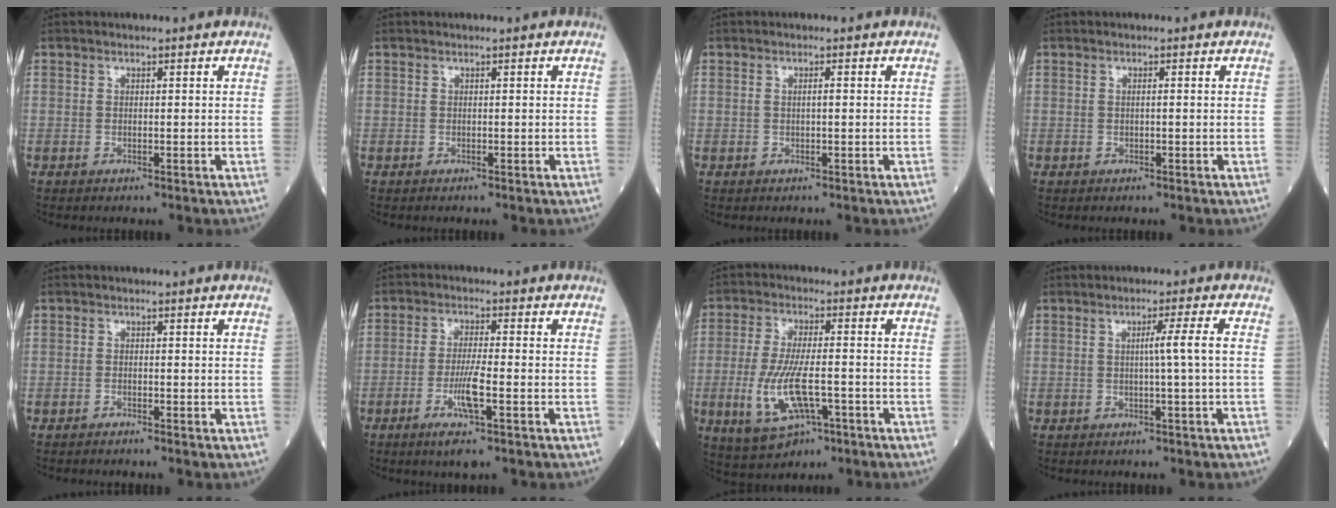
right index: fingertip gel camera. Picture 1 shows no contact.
{"total": 0.0}
{"total": 0.9, "force": [0.1, 0.1, 0.9], "torque": [-0.019, 0.002, 0.000]}
{"total": 0.6, "force": [0.0, 0.0, 0.6], "torque": [-0.011, 0.001, 0.000]}
{"total": 0.5, "force": [-0.5, 0.0, 0.1], "torque": [-0.007, -0.001, -0.012]}
{"total": 6.2, "force": [-2.6, 0.0, 5.6], "torque": [-0.110, -0.013, -0.049]}
{"total": 10.2, "force": [-3.4, 3.9, 8.7], "torque": [-0.185, -0.008, -0.053]}
{"total": 3.3, "force": [0.0, -1.2, 3.0], "torque": [-0.050, 0.002, 0.001]}